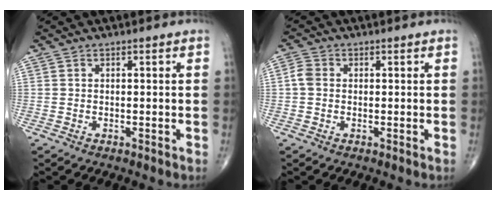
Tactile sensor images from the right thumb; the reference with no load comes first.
{"total": 2.5, "force": [0.0, 2.0, 1.4], "torque": [-0.027, 0.008, -0.006]}